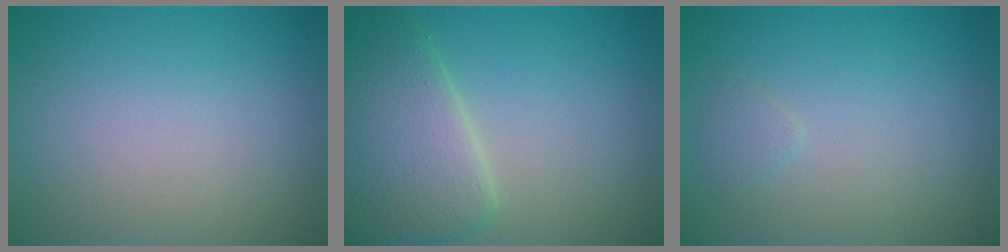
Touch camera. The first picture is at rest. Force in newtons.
{"total": 6.3, "press": 6.3, "slide": 0.4}
{"total": 0.9, "press": 0.9, "slide": 0.0}